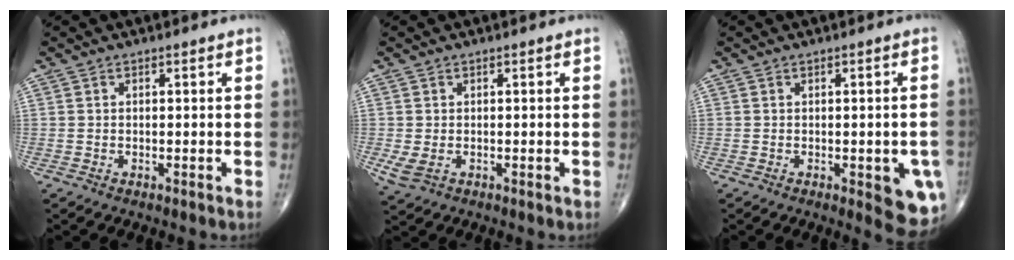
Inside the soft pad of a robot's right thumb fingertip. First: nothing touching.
{"total": 2.7, "force": [-0.3, 1.9, 2.0], "torque": [-0.049, -0.007, 0.002]}
{"total": 6.8, "force": [-2.0, 2.5, 5.9], "torque": [-0.051, -0.008, -0.018]}